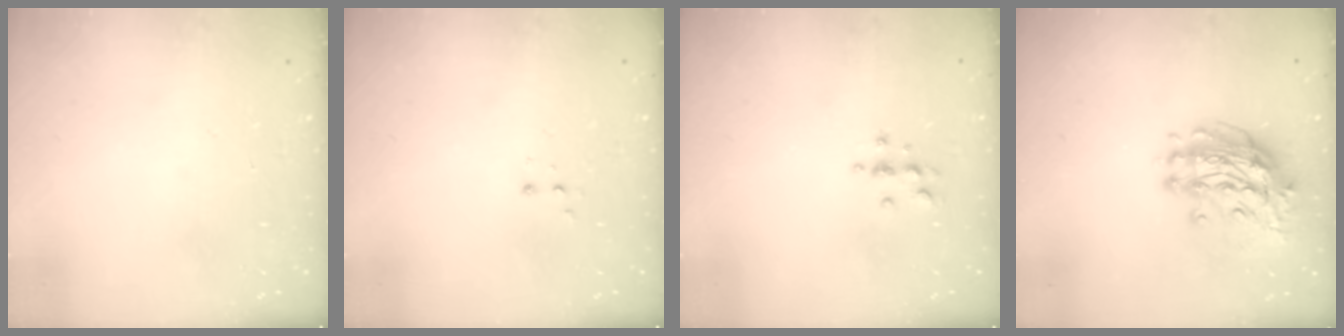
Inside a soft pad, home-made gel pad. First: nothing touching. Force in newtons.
{"total": 2.8, "press": 2.8, "slide": 0.5}
{"total": 3.3, "press": 3.3, "slide": 0.4}
{"total": 12.2, "press": 12.1, "slide": 1.3}